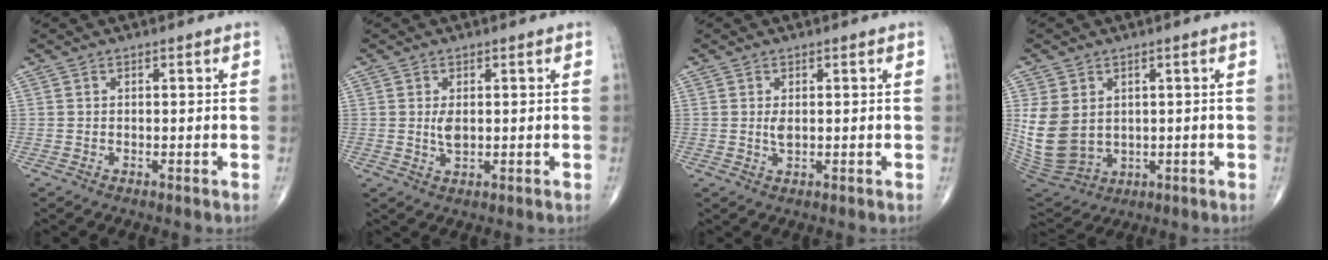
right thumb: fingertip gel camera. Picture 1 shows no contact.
{"total": 2.6, "force": [0.3, 1.3, 2.2], "torque": [-0.042, -0.006, 0.007]}
{"total": 1.7, "force": [0.2, 0.8, 1.5], "torque": [-0.029, -0.004, 0.006]}
{"total": 11.4, "force": [1.4, 8.8, 7.0], "torque": [-0.130, -0.015, 0.053]}